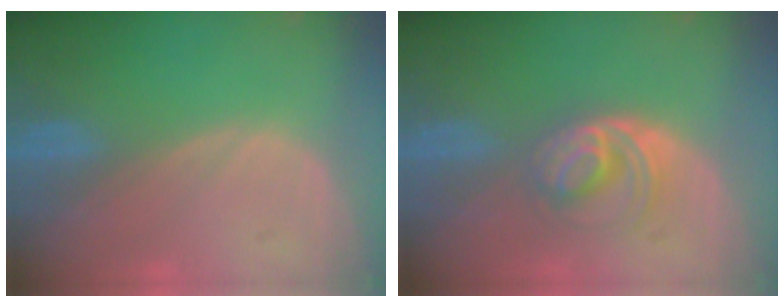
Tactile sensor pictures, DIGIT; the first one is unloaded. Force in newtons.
{"total": 5.9, "press": 5.2, "slide": 2.7}